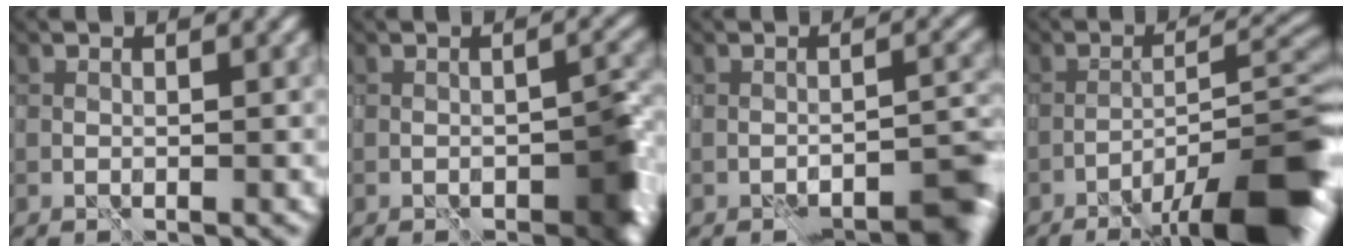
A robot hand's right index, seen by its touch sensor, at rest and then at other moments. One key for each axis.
{"total": 5.0, "fx": -2.7, "fy": 2.1, "fz": 3.7, "tx": -0.039, "ty": 0.009, "tz": -0.033}
{"total": 5.3, "fx": -4.3, "fy": 1.2, "fz": 2.8, "tx": -0.029, "ty": 0.012, "tz": -0.057}
{"total": 13.1, "fx": -8.6, "fy": 3.4, "fz": 9.2, "tx": -0.134, "ty": 0.011, "tz": -0.124}